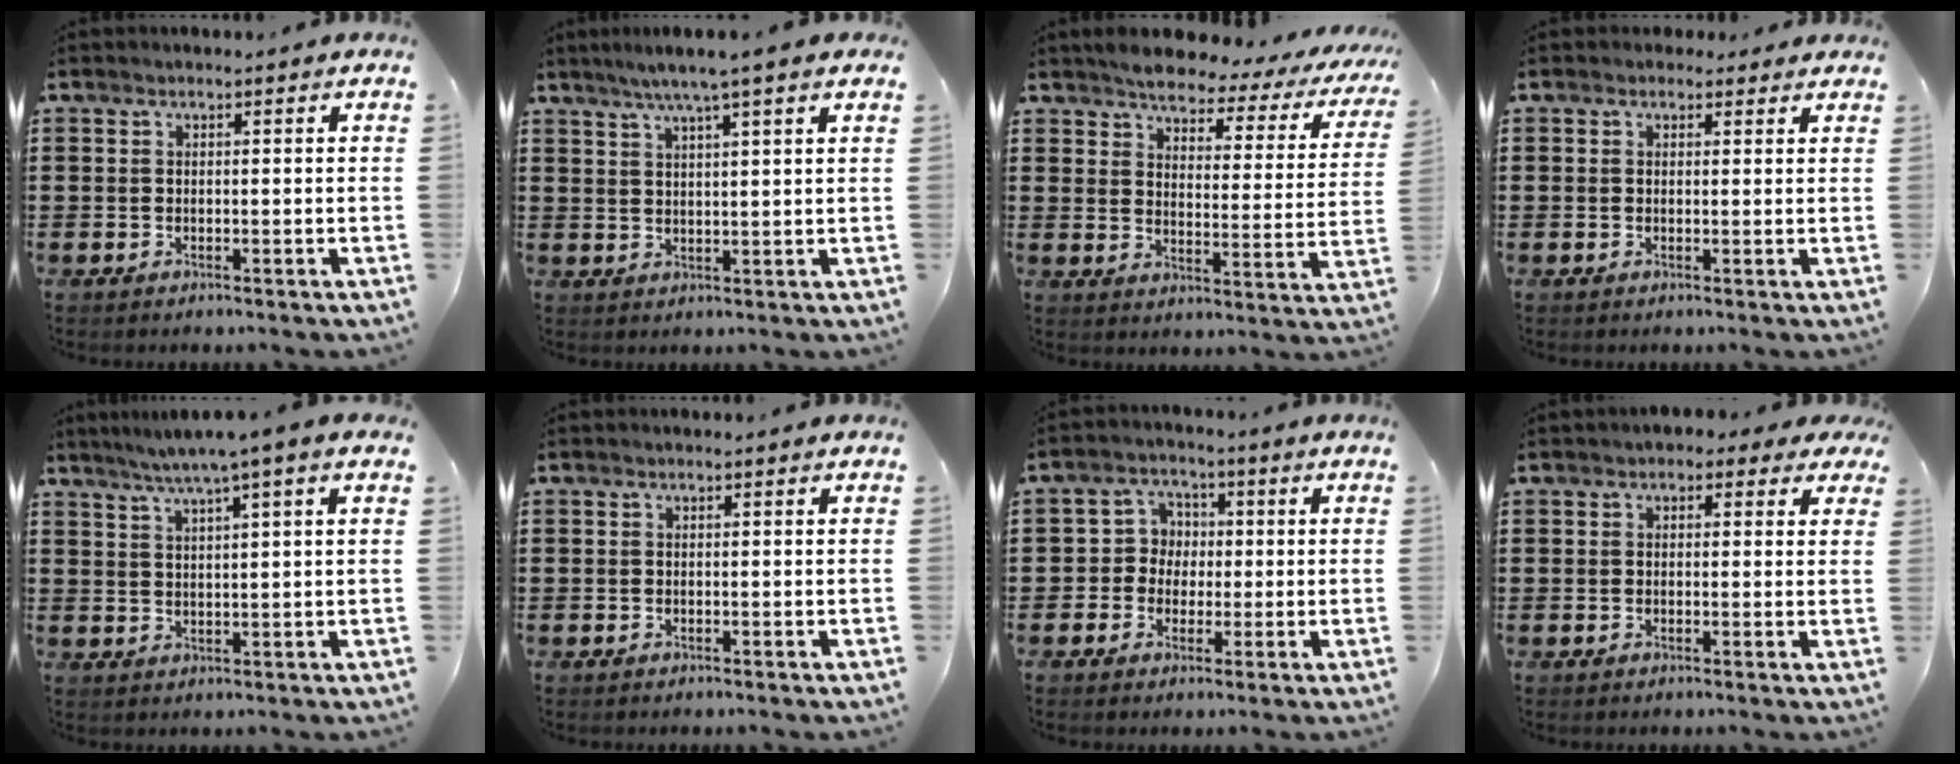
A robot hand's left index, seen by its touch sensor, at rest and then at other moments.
{"total": 4.6, "force": [3.3, -0.5, 3.1], "torque": [-0.067, -0.006, 0.056]}
{"total": 3.9, "force": [3.6, 1.0, 1.3], "torque": [-0.051, -0.024, 0.055]}
{"total": 1.4, "force": [0.9, 1.0, 0.3], "torque": [-0.001, 0.003, 0.015]}
{"total": 4.2, "force": [2.8, -0.6, 3.0], "torque": [-0.065, -0.007, 0.045]}
{"total": 0.0}
{"total": 4.7, "force": [-0.4, 4.6, 1.0], "torque": [-0.041, 0.015, -0.014]}
{"total": 1.7, "force": [0.7, 1.2, 0.9], "torque": [-0.007, 0.002, 0.008]}